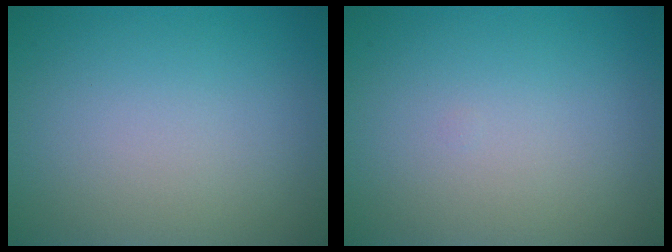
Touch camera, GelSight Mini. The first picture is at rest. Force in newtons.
{"total": 0.0}